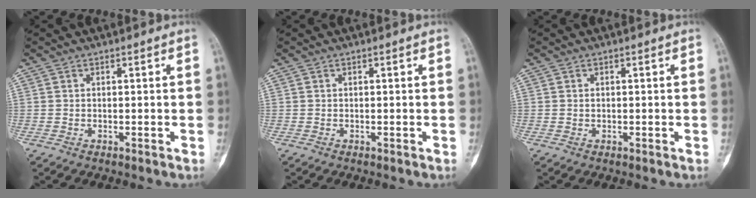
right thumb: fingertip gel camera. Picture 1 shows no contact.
{"total": 0.0}
{"total": 0.6, "force": [0.0, 0.5, 0.4], "torque": [-0.009, 0.000, 0.001]}